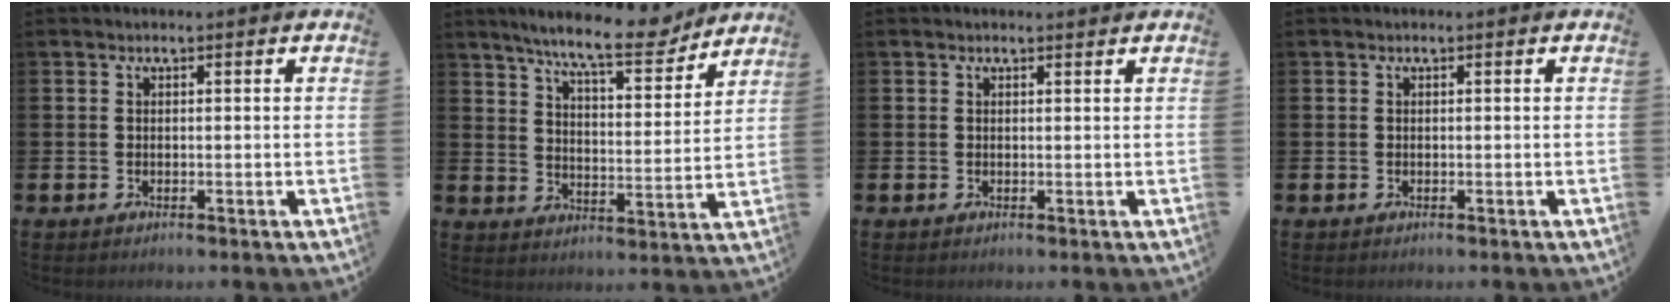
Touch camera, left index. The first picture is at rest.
{"total": 10.0, "force": [8.9, 1.5, 4.3], "torque": [-0.088, -0.051, 0.153]}
{"total": 0.6, "force": [0.6, 0.0, 0.1], "torque": [0.010, -0.005, 0.008]}
{"total": 0.0}